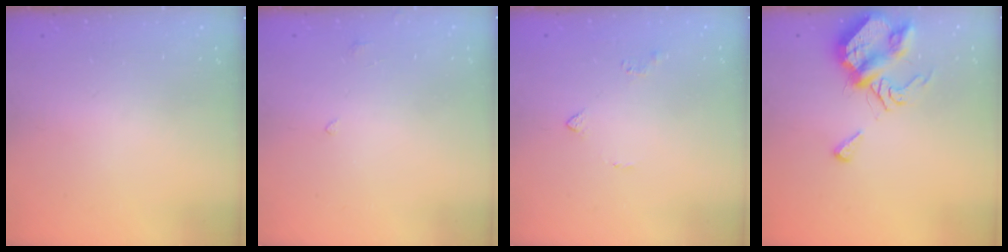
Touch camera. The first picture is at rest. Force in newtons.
{"total": 0.0}
{"total": 2.8, "press": 2.8, "slide": 0.6}
{"total": 8.2, "press": 8.1, "slide": 1.0}